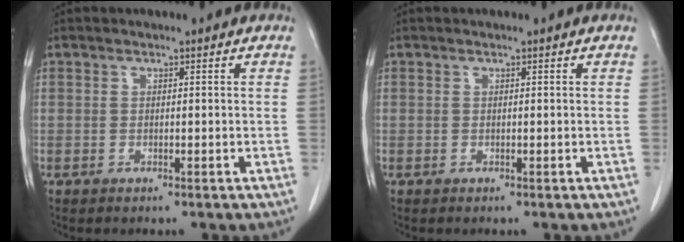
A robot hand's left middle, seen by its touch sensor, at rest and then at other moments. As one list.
[{"total": 0.0}]